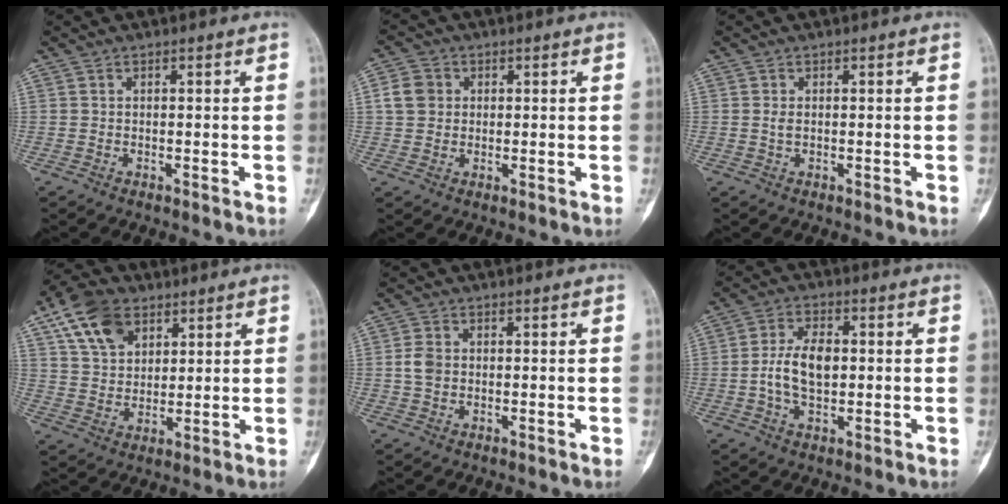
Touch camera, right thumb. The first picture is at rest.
{"total": 4.7, "force": [1.0, 4.1, 2.2], "torque": [-0.027, 0.003, 0.015]}
{"total": 0.9, "force": [0.1, 0.5, 0.8], "torque": [-0.013, -0.001, 0.005]}
{"total": 11.5, "force": [6.0, 7.9, 5.9], "torque": [-0.089, -0.010, 0.113]}
{"total": 3.0, "force": [0.0, 2.3, 2.0], "torque": [-0.040, 0.005, -0.002]}
{"total": 8.3, "force": [-0.2, 4.8, 6.8], "torque": [-0.123, 0.010, -0.005]}